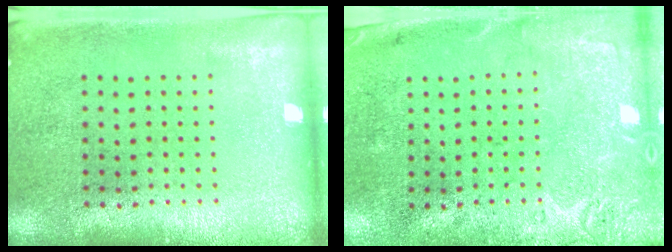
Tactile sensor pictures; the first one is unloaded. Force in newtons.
{"total": 2.8, "press": 2.2, "slide": 1.7}